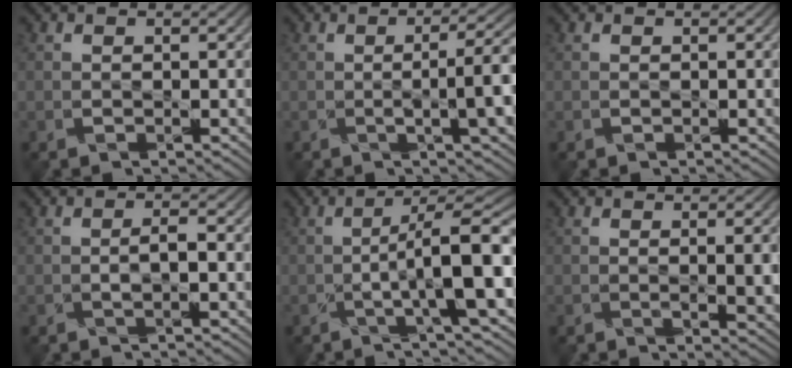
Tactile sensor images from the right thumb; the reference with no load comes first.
{"total": 7.3, "force": [-1.0, 1.1, 7.1], "torque": [-0.093, 0.003, -0.010]}
{"total": 0.0}
{"total": 1.3, "force": [-0.6, -0.1, 1.1], "torque": [-0.019, 0.004, -0.007]}
{"total": 10.0, "force": [-2.3, 1.2, 9.7], "torque": [-0.149, 0.006, -0.036]}
{"total": 3.5, "force": [-0.2, 1.1, 3.3], "torque": [-0.054, -0.009, 0.005]}